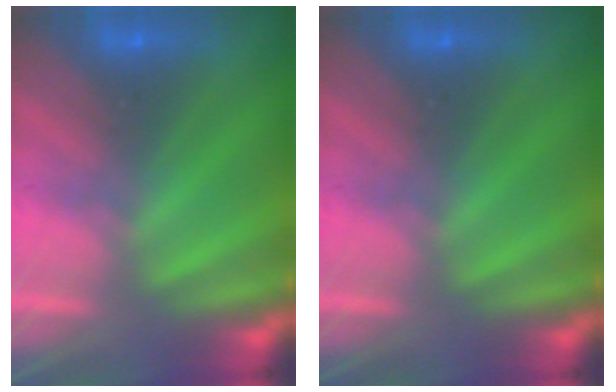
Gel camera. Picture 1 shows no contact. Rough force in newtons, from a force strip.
{"total": 0.0}